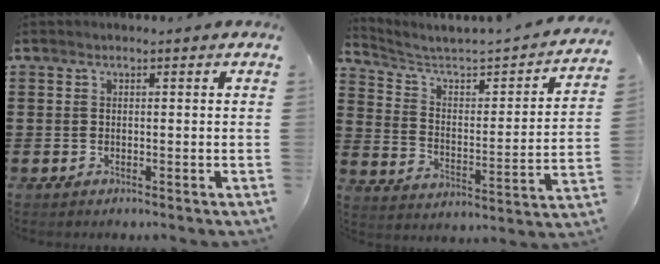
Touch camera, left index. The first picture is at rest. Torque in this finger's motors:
{"motor_torque": [-0.05, -0.02, -0.07, 0.04]}